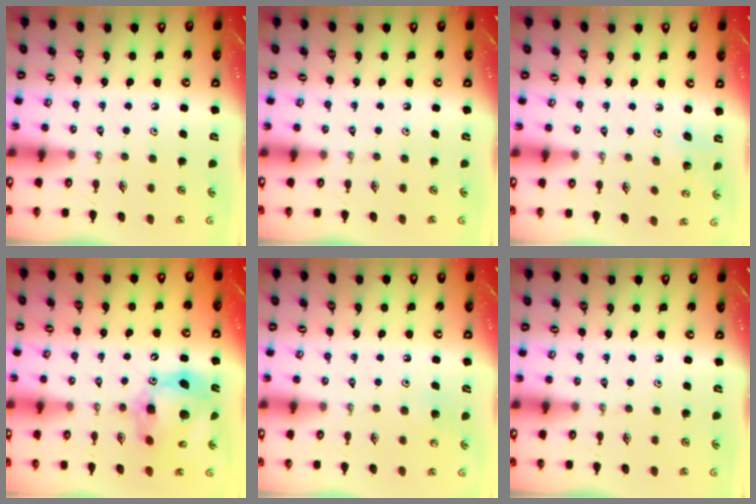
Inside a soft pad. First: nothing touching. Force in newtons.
{"total": 0.0}
{"total": 3.9, "press": 3.9, "slide": 0.4}
{"total": 15.7, "press": 15.6, "slide": 1.6}
{"total": 4.4, "press": 4.4, "slide": 0.5}
{"total": 0.0}